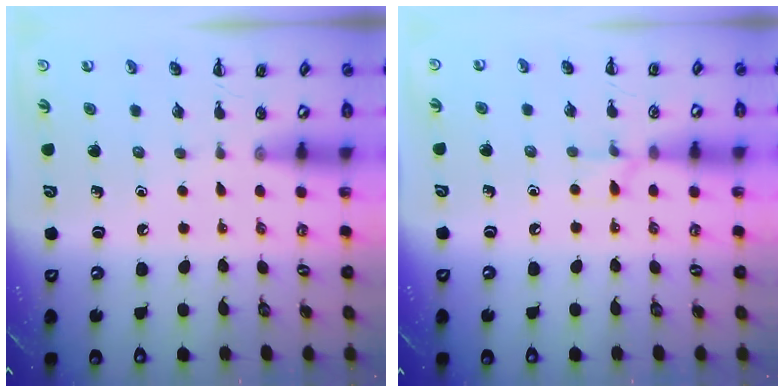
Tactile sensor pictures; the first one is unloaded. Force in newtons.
{"total": 4.8, "press": 4.6, "slide": 1.5}